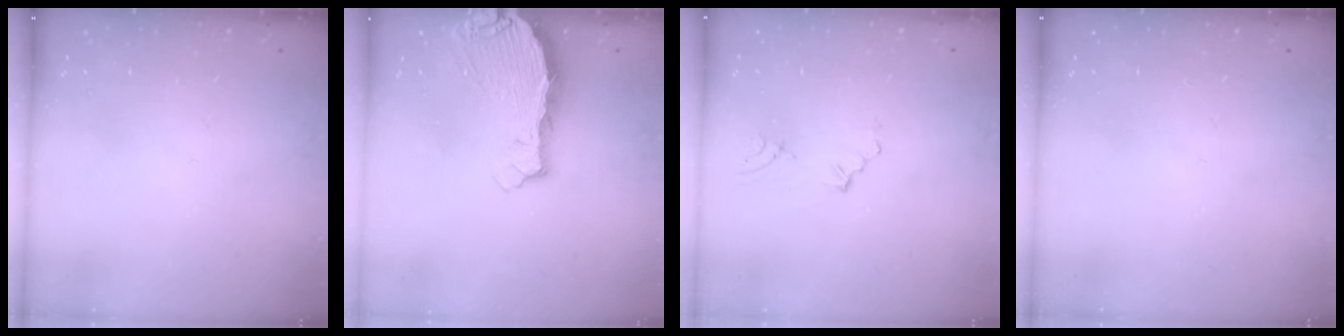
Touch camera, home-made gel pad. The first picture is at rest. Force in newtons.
{"total": 4.8, "press": 4.8, "slide": 0.4}
{"total": 3.0, "press": 2.2, "slide": 2.0}
{"total": 0.0}